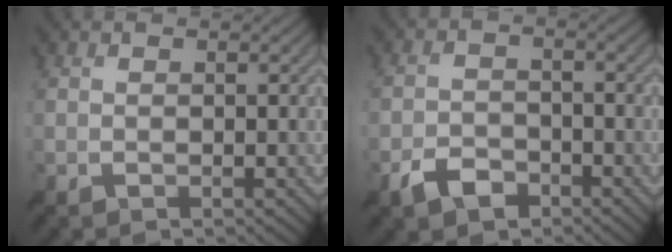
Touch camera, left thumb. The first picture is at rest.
{"total": 3.9, "force": [-2.7, 2.0, 1.9], "torque": [-0.036, -0.003, -0.061]}